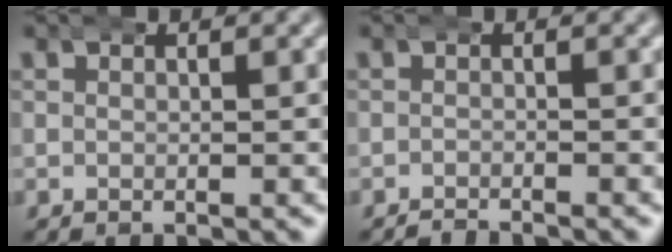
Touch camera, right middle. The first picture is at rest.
{"total": 2.0, "force": [-2.0, 0.1, 0.0], "torque": [-0.004, -0.009, -0.031]}